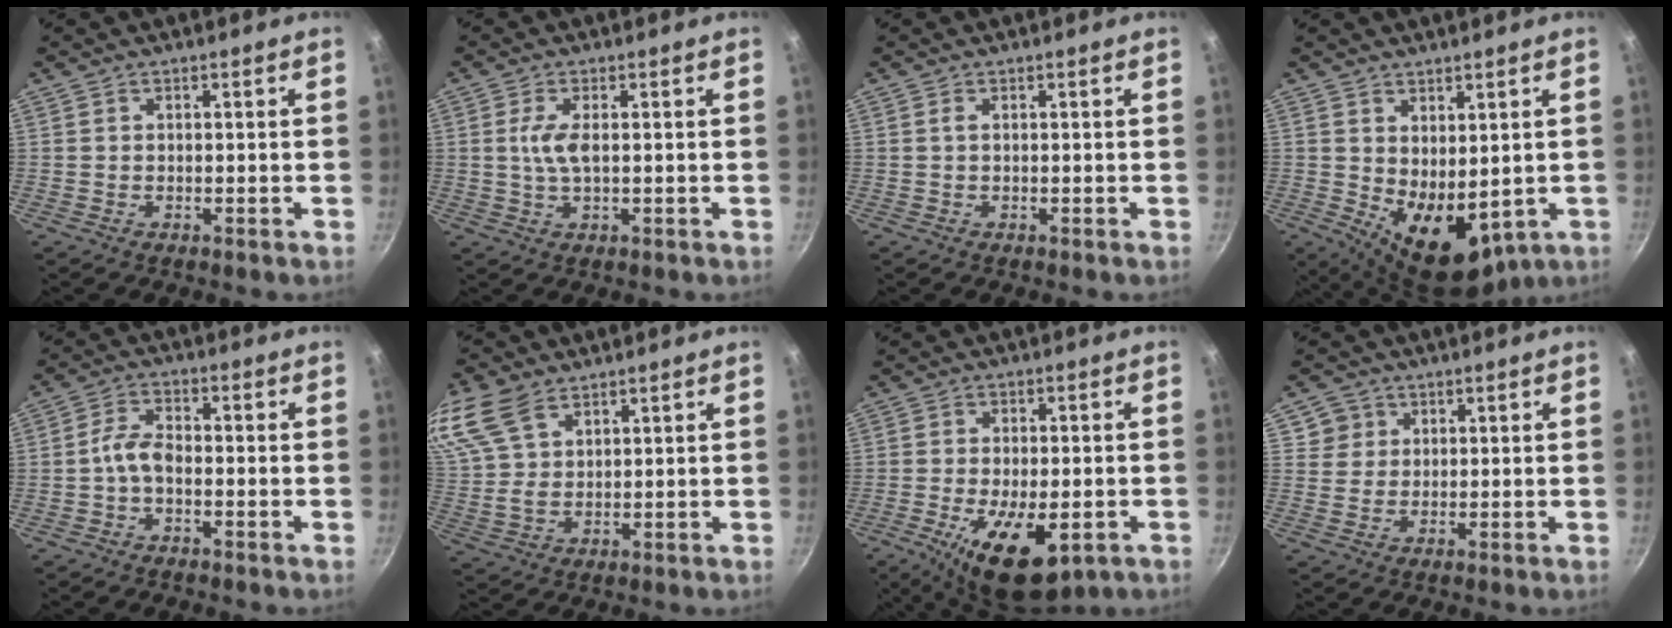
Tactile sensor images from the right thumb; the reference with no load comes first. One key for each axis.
{"total": 4.2, "fx": 0.4, "fy": 1.5, "fz": 3.9, "tx": -0.085, "ty": 0.000, "tz": 0.007}
{"total": 0.6, "fx": 0.1, "fy": 0.2, "fz": 0.5, "tx": -0.012, "ty": 0.002, "tz": 0.001}
{"total": 10.3, "fx": 0.1, "fy": 6.2, "fz": 8.3, "tx": -0.097, "ty": -0.025, "tz": 0.025}
{"total": 4.3, "fx": -1.7, "fy": 2.2, "fz": 3.2, "tx": -0.065, "ty": 0.023, "tz": -0.040}
{"total": 11.5, "fx": 6.9, "fy": 6.6, "fz": 6.4, "tx": -0.131, "ty": -0.002, "tz": 0.144}
{"total": 14.1, "fx": -5.4, "fy": 6.5, "fz": 11.3, "tx": -0.175, "ty": 0.002, "tz": -0.075}
{"total": 4.0, "fx": 1.5, "fy": 3.7, "fz": 0.4, "tx": 0.027, "ty": 0.007, "tz": 0.022}